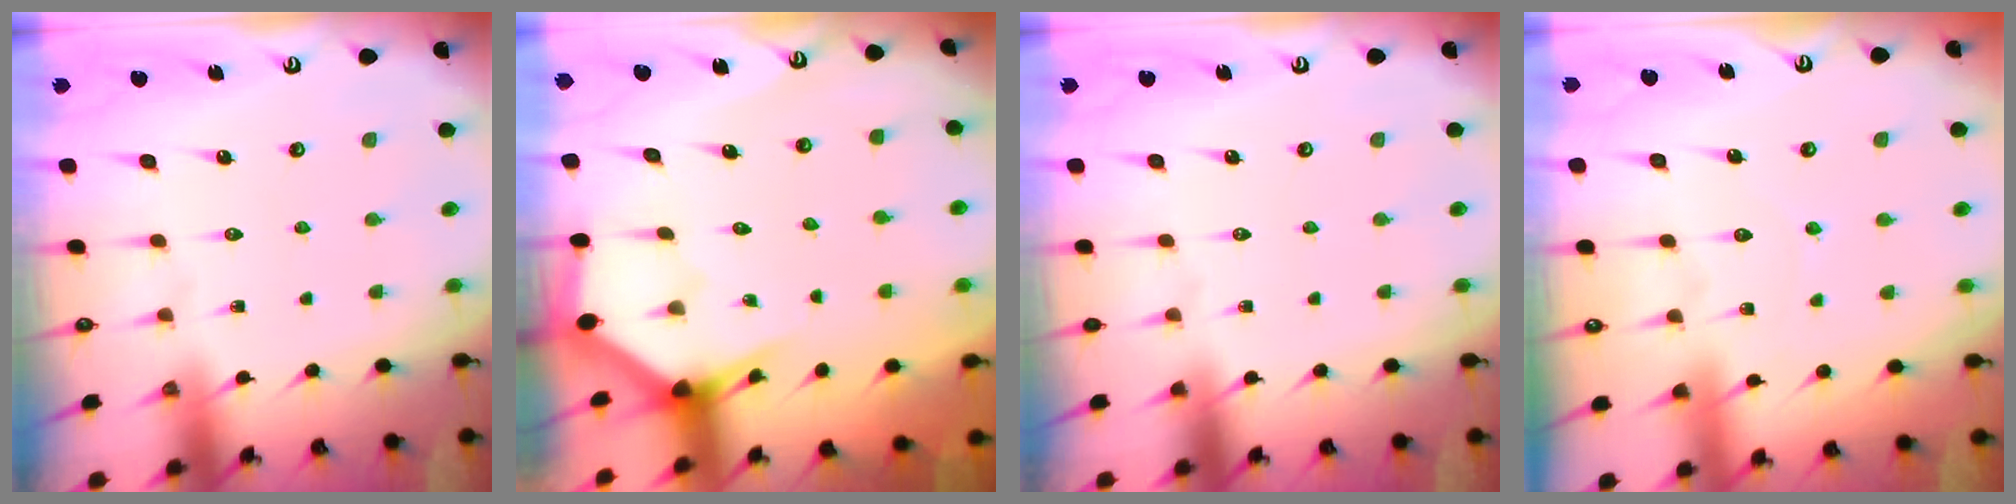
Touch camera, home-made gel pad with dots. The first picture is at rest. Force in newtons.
{"total": 2.9, "press": 2.9, "slide": 0.1}
{"total": 0.0}
{"total": 4.8, "press": 4.7, "slide": 0.5}